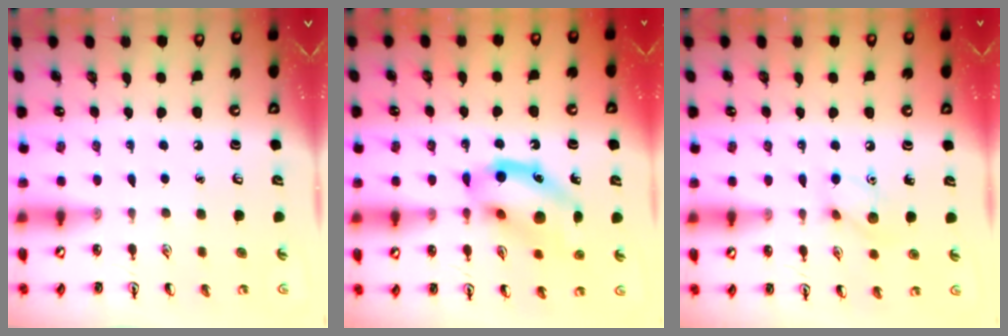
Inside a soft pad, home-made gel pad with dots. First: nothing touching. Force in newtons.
{"total": 13.7, "press": 13.5, "slide": 1.9}
{"total": 7.9, "press": 7.9, "slide": 0.5}